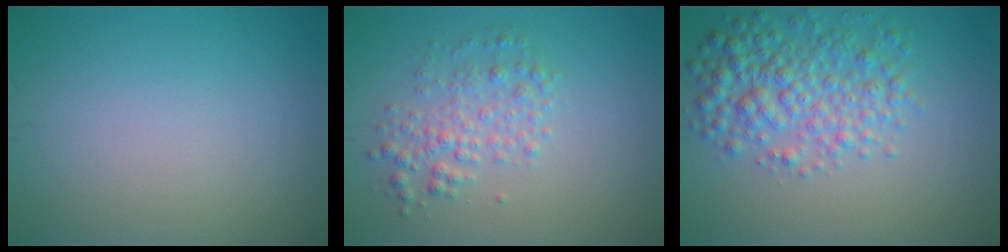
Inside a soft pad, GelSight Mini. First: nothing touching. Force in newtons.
{"total": 2.9, "press": 2.9, "slide": 0.1}
{"total": 5.2, "press": 5.2, "slide": 0.1}